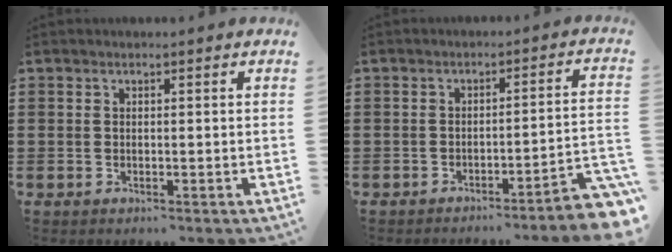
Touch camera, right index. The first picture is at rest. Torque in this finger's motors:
{"motor_torque": [1.30, -0.84, 0.80, 0.05]}